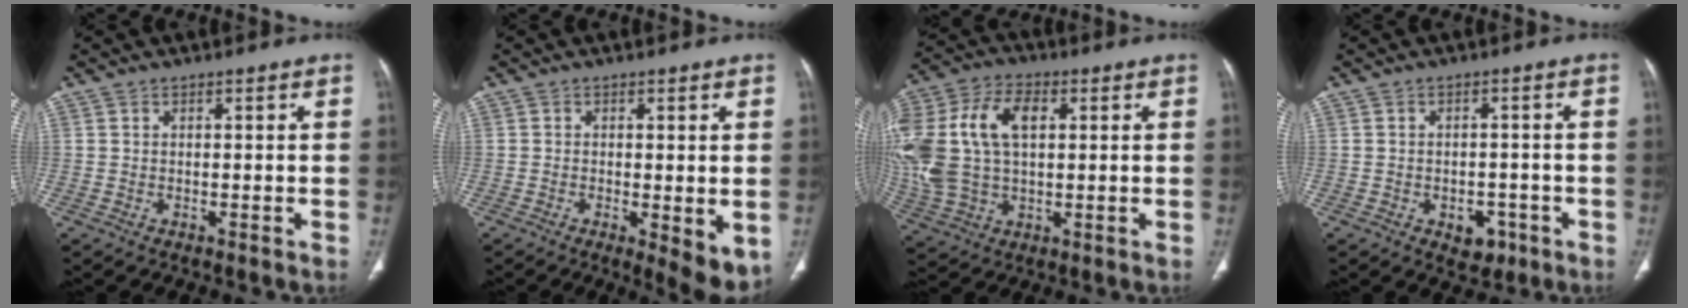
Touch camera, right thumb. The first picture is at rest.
{"total": 7.1, "force": [-1.5, 2.3, 6.6], "torque": [-0.092, -0.021, -0.022]}
{"total": 21.0, "force": [3.6, 13.0, 16.2], "torque": [-0.378, 0.018, 0.068]}
{"total": 4.6, "force": [-2.2, 3.2, 2.6], "torque": [-0.014, 0.012, -0.023]}